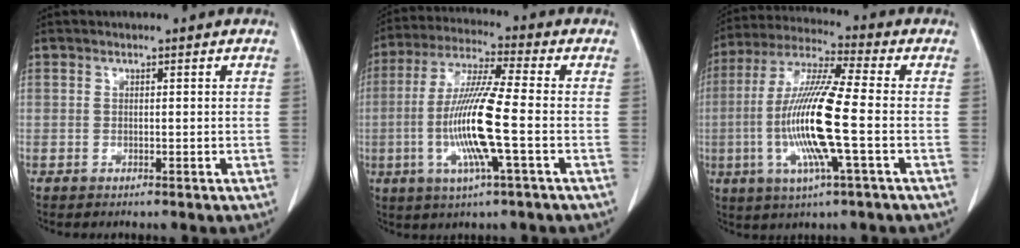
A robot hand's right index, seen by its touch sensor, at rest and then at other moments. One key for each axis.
{"total": 12.9, "fx": -2.5, "fy": 0.1, "fz": 12.7, "tx": -0.256, "ty": -0.009, "tz": -0.053}
{"total": 14.9, "fx": -2.5, "fy": 0.5, "fz": 14.7, "tx": -0.299, "ty": -0.007, "tz": -0.054}